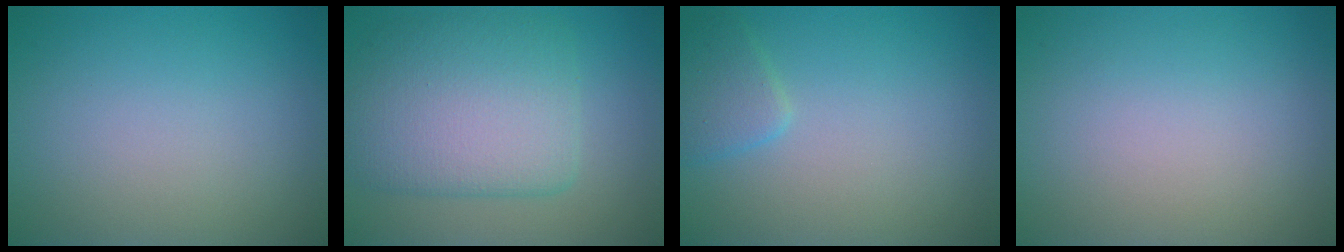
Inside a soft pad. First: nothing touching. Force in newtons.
{"total": 7.5, "press": 7.5, "slide": 0.4}
{"total": 1.9, "press": 1.9, "slide": 0.1}
{"total": 0.0}